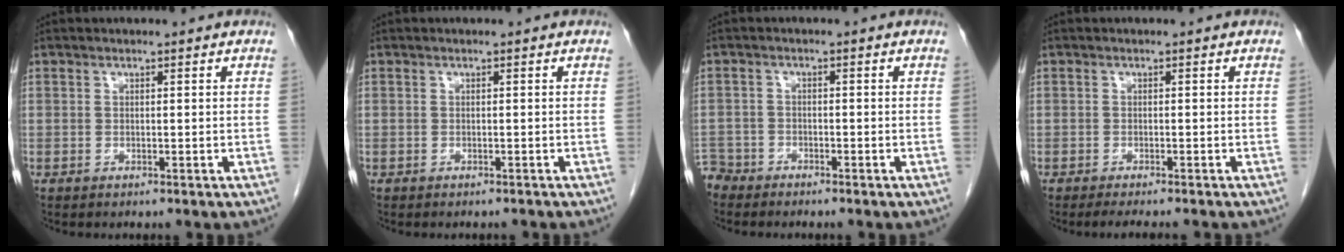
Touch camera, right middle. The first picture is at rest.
{"total": 0.9, "force": [-0.9, 0.2, 0.1], "torque": [-0.005, -0.002, -0.014]}
{"total": 3.6, "force": [-3.4, 1.2, -0.5], "torque": [0.009, -0.004, -0.069]}
{"total": 5.2, "force": [-4.5, 0.6, 2.5], "torque": [-0.026, -0.008, -0.063]}